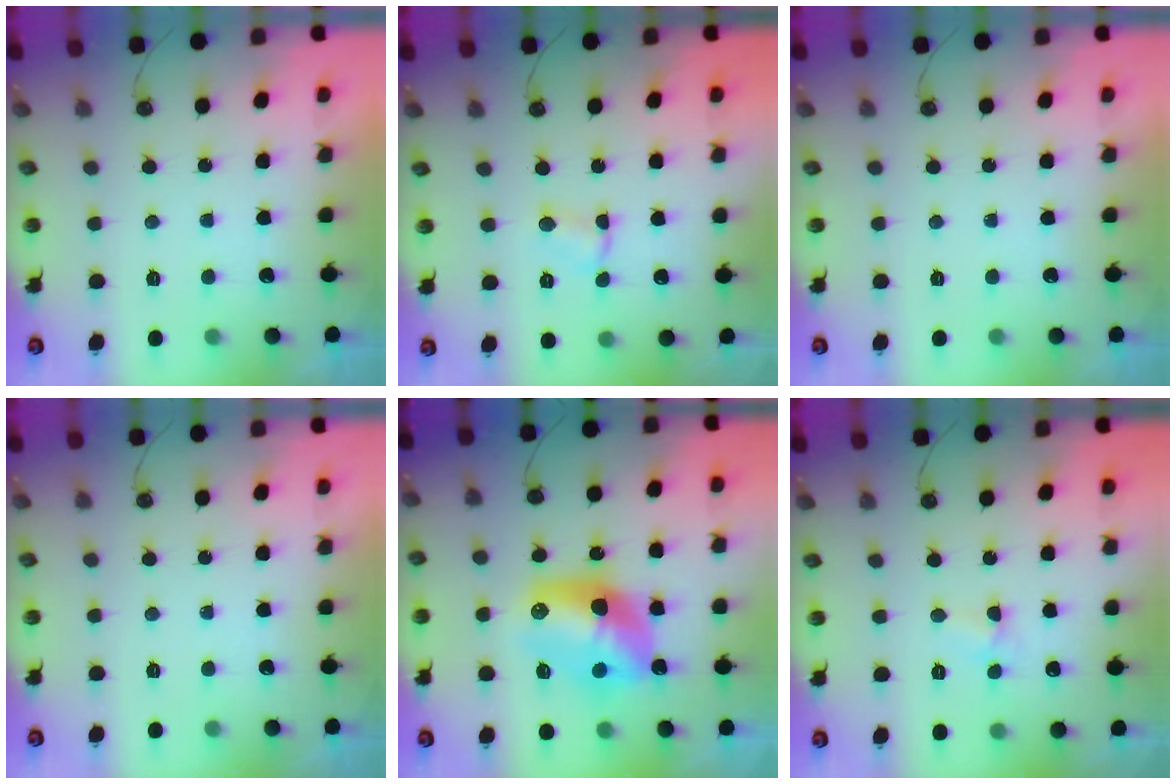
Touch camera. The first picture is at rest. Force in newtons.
{"total": 3.5, "press": 3.5, "slide": 0.4}
{"total": 0.0}
{"total": 0.0}
{"total": 14.8, "press": 14.8, "slide": 1.3}
{"total": 3.7, "press": 3.7, "slide": 0.5}